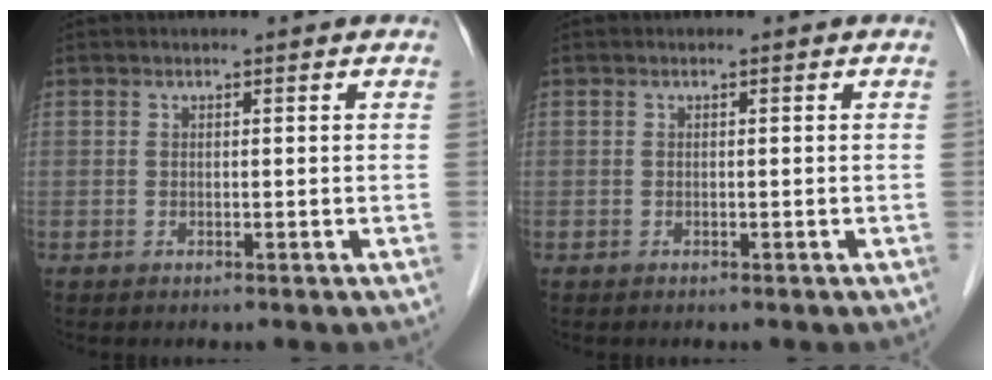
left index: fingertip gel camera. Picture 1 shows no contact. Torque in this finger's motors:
{"motor_torque": [-0.22, 0.08, -0.11, 0.00]}